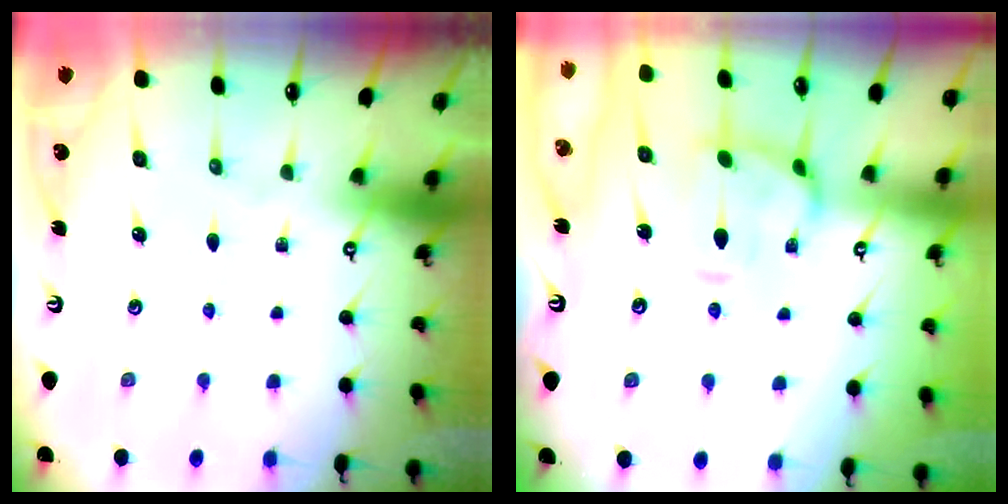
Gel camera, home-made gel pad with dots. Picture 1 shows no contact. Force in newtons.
{"total": 1.9, "press": 1.8, "slide": 0.4}